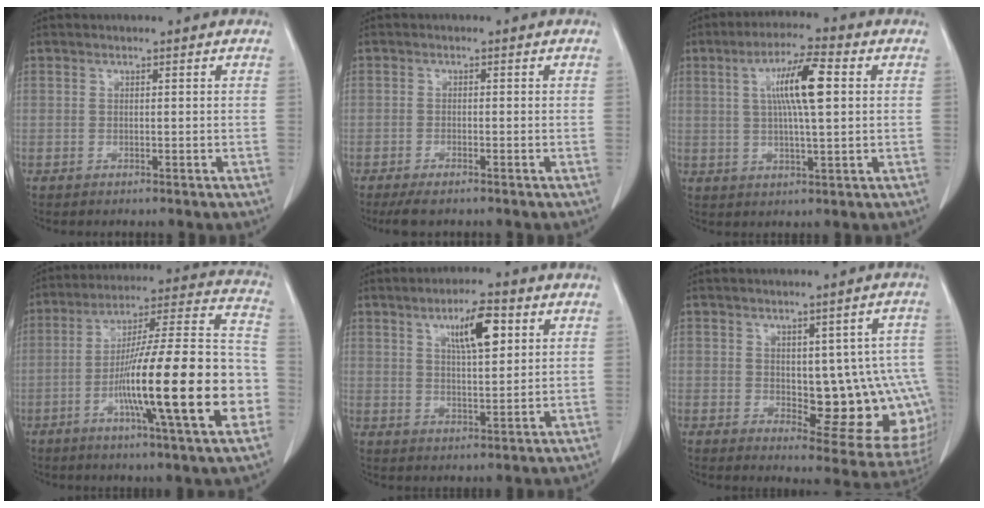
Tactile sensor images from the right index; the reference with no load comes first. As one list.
[{"total": 3.4, "force": [-2.7, 0.7, 2.1], "torque": [-0.037, -0.008, -0.042]}, {"total": 9.3, "force": [2.0, 1.0, 9.1], "torque": [-0.167, 0.010, 0.035]}, {"total": 25.1, "force": [-6.8, 1.6, 24.2], "torque": [-0.319, 0.003, -0.114]}, {"total": 7.5, "force": [3.3, 1.7, 6.6], "torque": [-0.113, 0.004, 0.056]}, {"total": 14.0, "force": [-0.6, 5.5, 12.8], "torque": [-0.116, 0.010, 0.009]}]